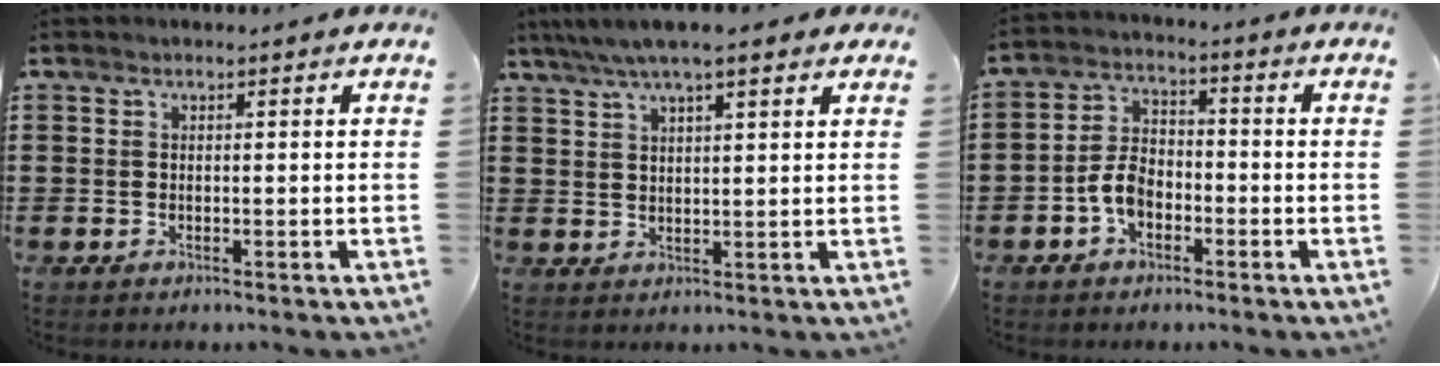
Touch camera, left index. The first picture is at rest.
{"total": 5.6, "force": [4.2, 0.8, 3.7], "torque": [-0.080, -0.002, 0.074]}
{"total": 5.1, "force": [-2.4, 3.2, 3.2], "torque": [-0.079, 0.005, -0.051]}